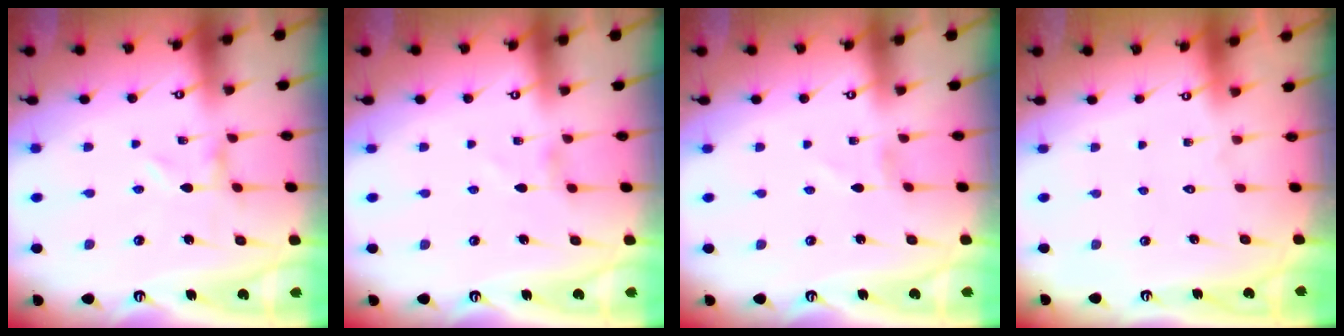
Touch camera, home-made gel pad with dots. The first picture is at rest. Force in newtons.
{"total": 0.0}
{"total": 1.2, "press": 1.2, "slide": 0.1}
{"total": 1.6, "press": 1.6, "slide": 0.1}